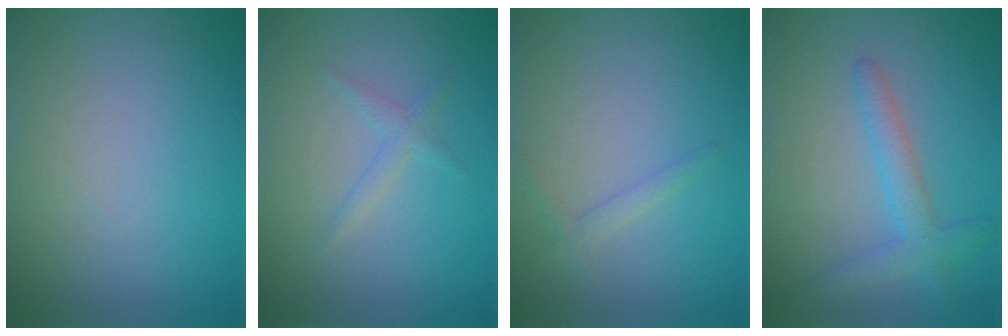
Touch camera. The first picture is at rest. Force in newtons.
{"total": 1.2, "press": 1.2, "slide": 0.0}
{"total": 1.1, "press": 1.1, "slide": 0.1}
{"total": 2.8, "press": 2.8, "slide": 0.3}